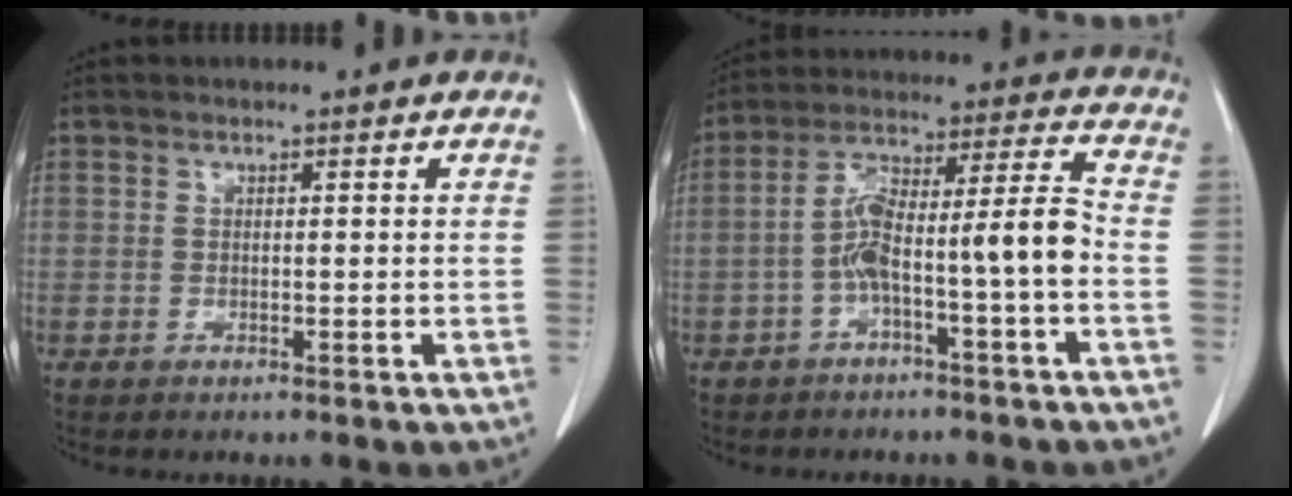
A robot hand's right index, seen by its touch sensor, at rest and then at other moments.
{"total": 10.6, "force": [-3.2, 0.5, 10.0], "torque": [-0.178, 0.042, -0.055]}